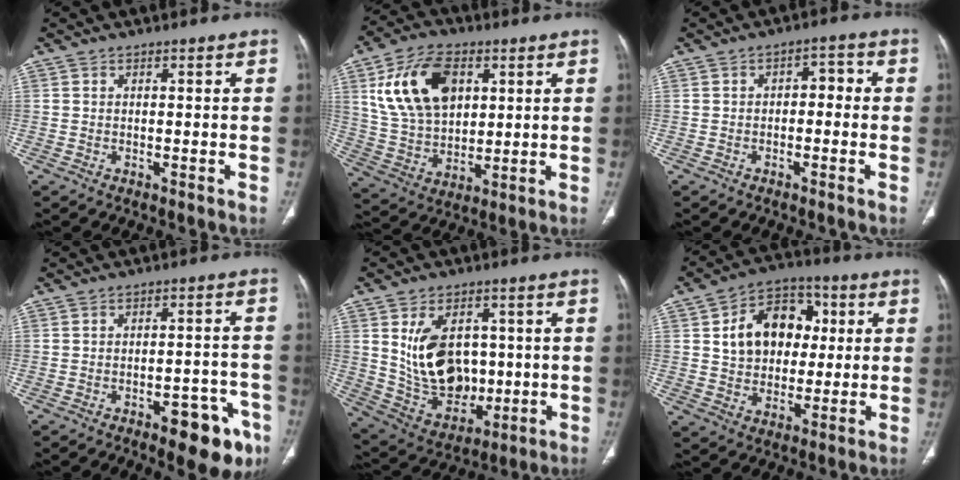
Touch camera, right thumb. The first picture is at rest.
{"total": 17.2, "force": [5.9, 10.9, 12.0], "torque": [-0.198, -0.011, 0.119]}
{"total": 3.6, "force": [-0.4, 2.3, 2.8], "torque": [-0.025, 0.022, -0.015]}
{"total": 11.7, "force": [-6.2, 5.0, 8.5], "torque": [-0.076, 0.033, -0.074]}
{"total": 15.1, "force": [2.0, 10.8, 10.5], "torque": [-0.138, -0.008, 0.060]}
{"total": 14.5, "force": [2.9, 10.9, 9.2], "torque": [-0.106, 0.010, 0.045]}